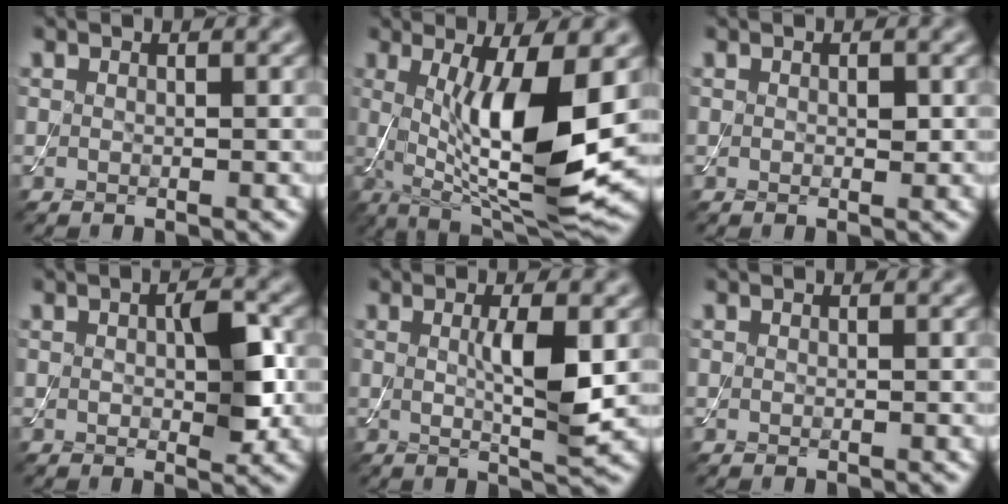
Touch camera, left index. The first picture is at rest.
{"total": 11.3, "force": [0.3, 3.0, 10.9], "torque": [-0.176, -0.017, 0.014]}
{"total": 0.8, "force": [0.1, 0.4, 0.6], "torque": [-0.008, -0.001, 0.001]}
{"total": 4.0, "force": [0.2, 1.7, 3.6], "torque": [-0.059, -0.001, 0.003]}
{"total": 4.3, "force": [0.3, 0.7, 4.2], "torque": [-0.074, -0.007, 0.008]}
{"total": 0.0}